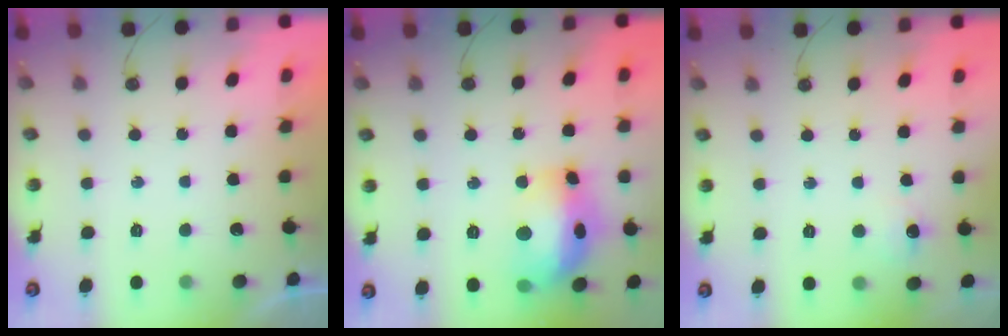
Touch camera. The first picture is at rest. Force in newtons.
{"total": 17.7, "press": 17.6, "slide": 1.4}
{"total": 6.6, "press": 6.6, "slide": 0.7}